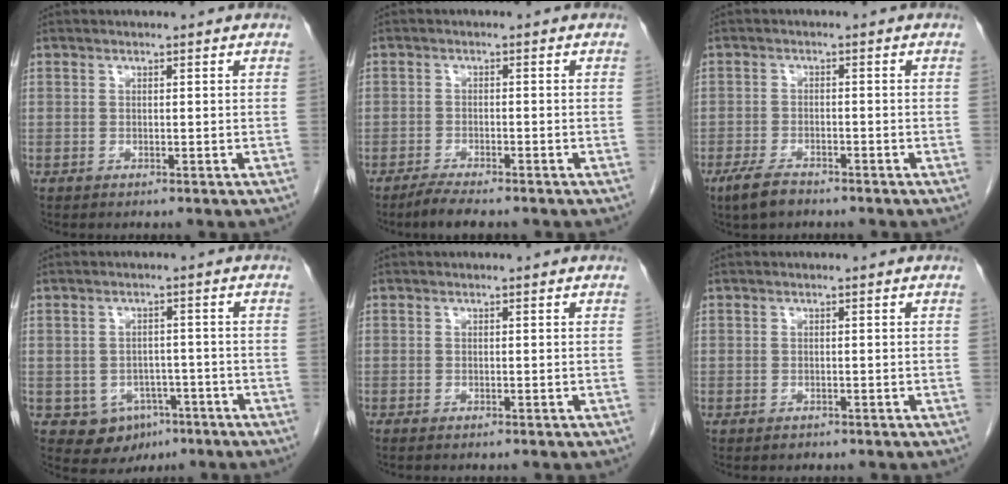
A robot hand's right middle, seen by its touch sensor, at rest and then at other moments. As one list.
[{"total": 3.7, "force": [-3.1, 0.6, 1.9], "torque": [-0.039, -0.008, -0.050]}, {"total": 4.0, "force": [-3.0, 1.2, 2.3], "torque": [-0.053, -0.006, -0.051]}, {"total": 6.0, "force": [-2.9, 4.8, 1.9], "torque": [-0.025, 0.007, -0.028]}, {"total": 0.5, "force": [-0.4, 0.1, 0.3], "torque": [-0.009, -0.002, -0.005]}, {"total": 0.6, "force": [-0.4, 0.5, 0.1], "torque": [-0.004, 0.002, -0.005]}]